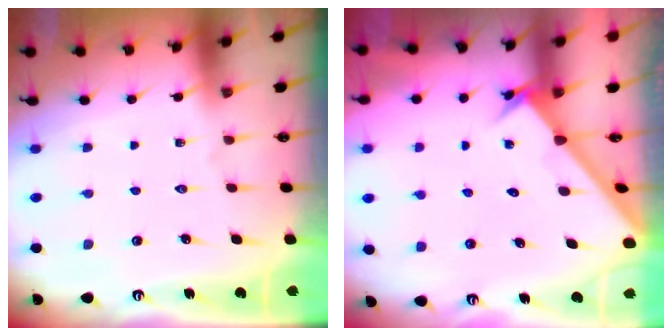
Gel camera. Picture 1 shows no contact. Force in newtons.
{"total": 2.1, "press": 2.1, "slide": 0.2}